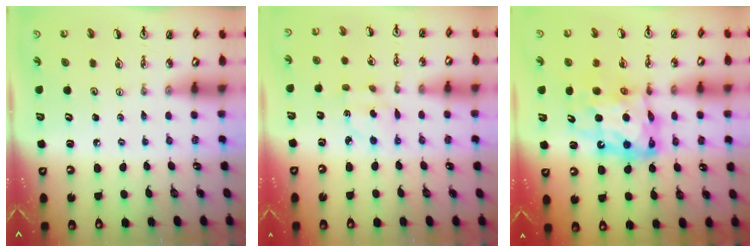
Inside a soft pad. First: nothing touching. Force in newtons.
{"total": 2.4, "press": 2.3, "slide": 0.5}
{"total": 13.2, "press": 13.1, "slide": 1.1}